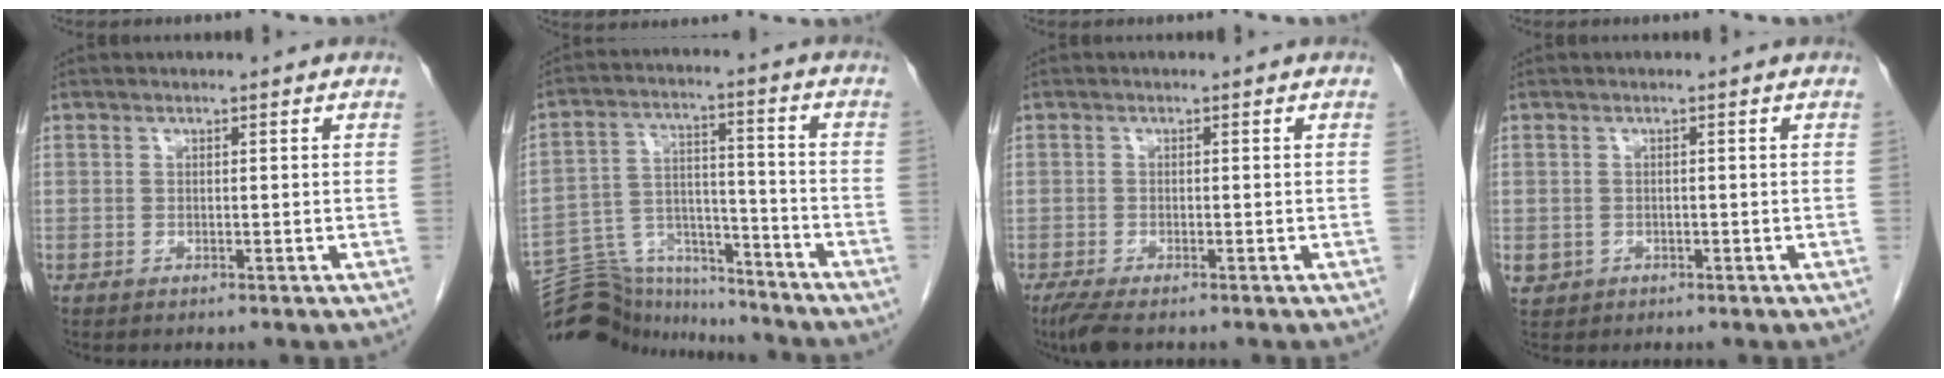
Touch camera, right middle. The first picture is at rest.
{"total": 14.5, "force": [-14.1, 3.2, 1.4], "torque": [-0.034, 0.045, -0.232]}
{"total": 3.6, "force": [-2.6, 0.8, 2.4], "torque": [-0.047, -0.011, -0.042]}
{"total": 1.9, "force": [-0.6, 1.7, 0.3], "torque": [-0.001, 0.005, -0.004]}